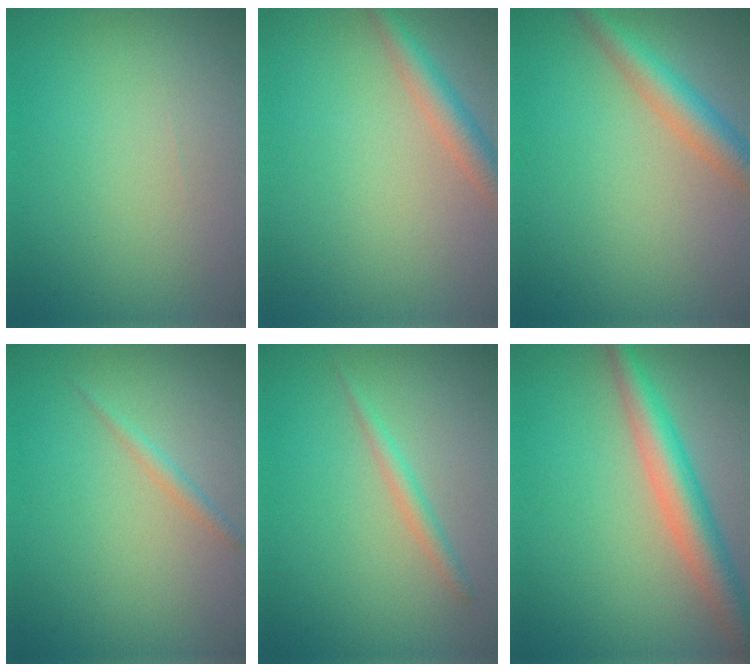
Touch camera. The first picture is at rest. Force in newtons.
{"total": 2.6, "press": 2.6, "slide": 0.1}
{"total": 3.7, "press": 3.7, "slide": 0.1}
{"total": 1.0, "press": 1.0, "slide": 0.1}
{"total": 1.3, "press": 1.3, "slide": 0.1}
{"total": 4.7, "press": 4.7, "slide": 0.1}